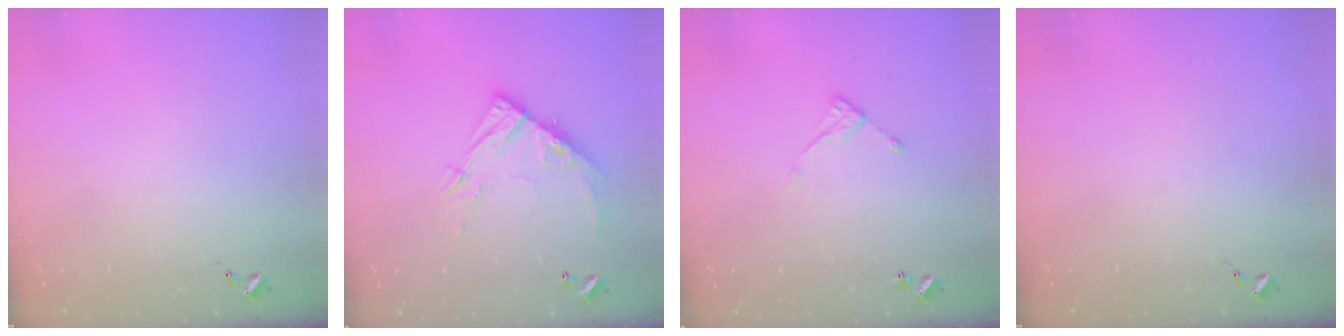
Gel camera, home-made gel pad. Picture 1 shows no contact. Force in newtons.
{"total": 12.4, "press": 12.3, "slide": 1.2}
{"total": 7.3, "press": 7.3, "slide": 0.4}
{"total": 0.0}